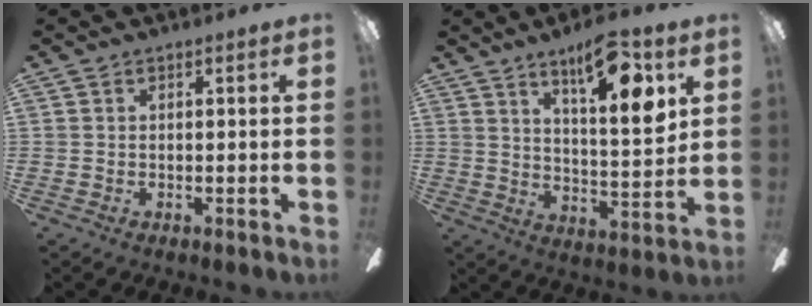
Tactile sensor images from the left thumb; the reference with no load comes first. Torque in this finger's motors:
{"motor_torque": [0.43, 0.04, 0.06, -0.08, 0.15]}